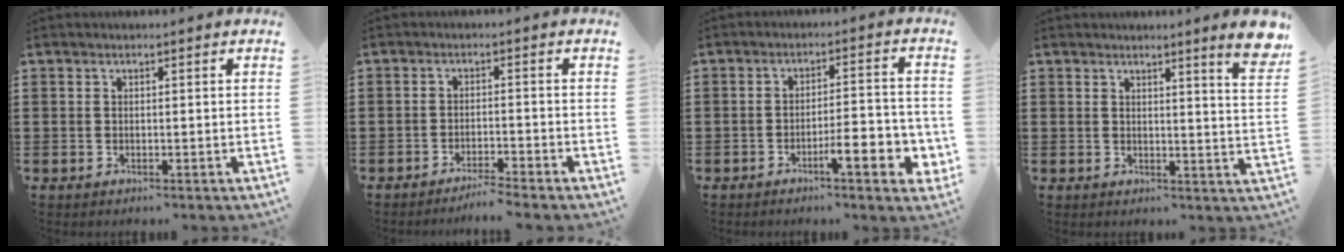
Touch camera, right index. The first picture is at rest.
{"total": 2.6, "force": [-2.5, -0.4, 0.6], "torque": [-0.012, 0.000, -0.051]}
{"total": 7.1, "force": [-3.2, 1.6, 6.2], "torque": [-0.088, -0.002, -0.054]}
{"total": 4.7, "force": [3.6, -0.4, 3.0], "torque": [-0.055, -0.017, 0.059]}